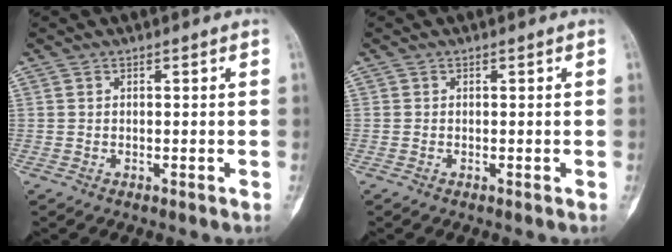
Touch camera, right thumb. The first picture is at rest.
{"total": 0.0}